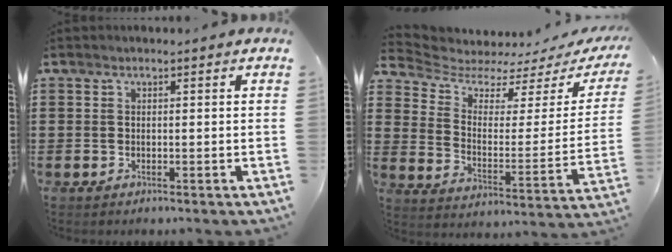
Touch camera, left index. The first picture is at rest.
{"total": 4.4, "force": [4.0, 1.5, 1.3], "torque": [-0.054, -0.031, 0.063]}